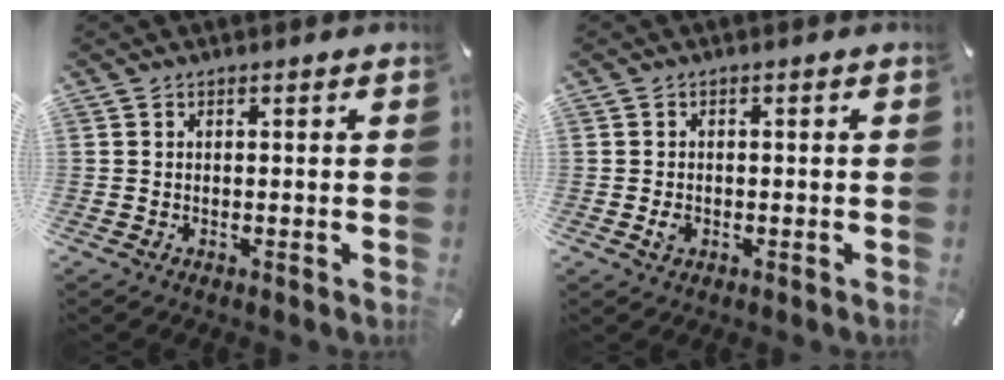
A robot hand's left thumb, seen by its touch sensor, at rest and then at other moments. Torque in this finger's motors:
{"motor_torque": [0.12, 0.91, 0.18, 0.01, 0.03]}